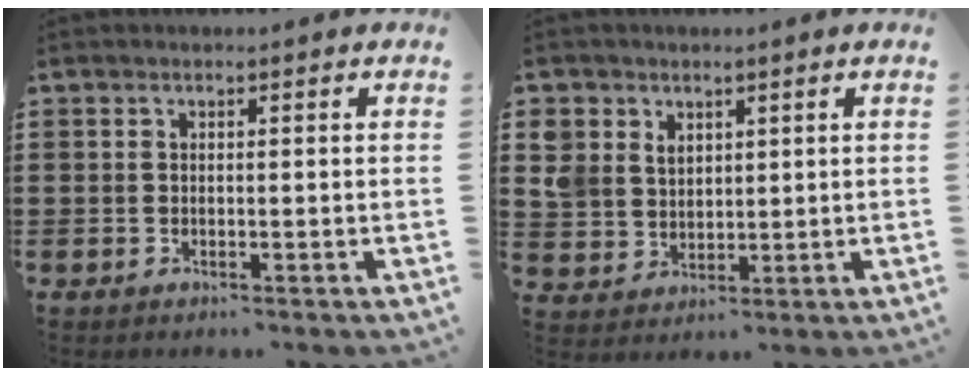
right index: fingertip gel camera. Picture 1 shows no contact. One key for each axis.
{"total": 4.9, "fx": 2.5, "fy": 4.1, "fz": 0.7, "tx": -0.037, "ty": 0.012, "tz": 0.046}